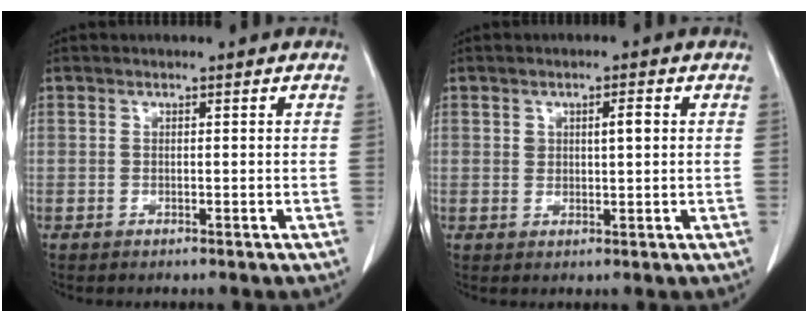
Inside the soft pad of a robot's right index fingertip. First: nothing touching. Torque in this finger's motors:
{"motor_torque": [0.01, -0.04, -0.02, -0.01]}